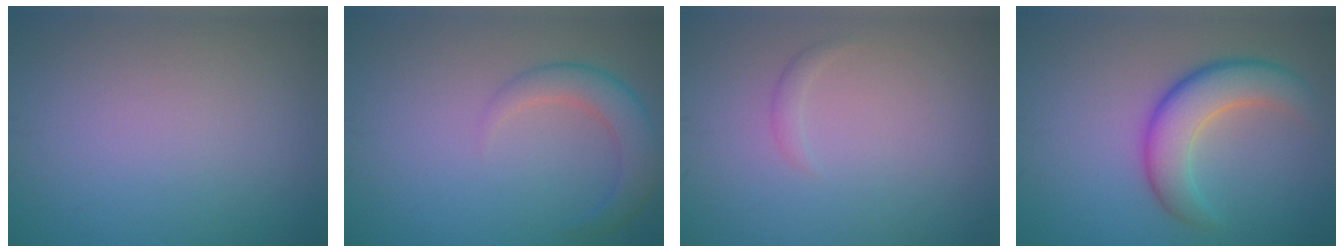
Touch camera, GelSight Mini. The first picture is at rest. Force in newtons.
{"total": 3.5, "press": 3.5, "slide": 0.2}
{"total": 0.8, "press": 0.8, "slide": 0.1}
{"total": 5.7, "press": 5.7, "slide": 0.3}